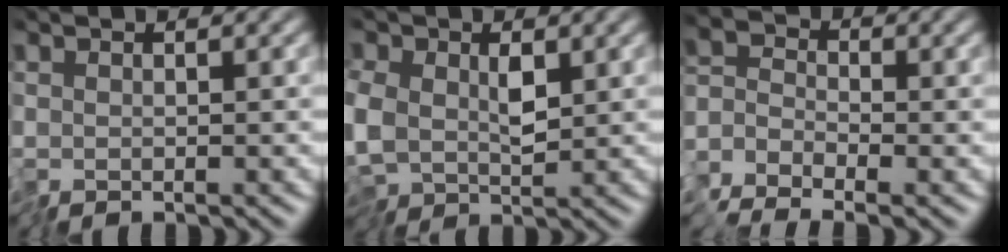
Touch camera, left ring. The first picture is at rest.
{"total": 5.4, "force": [0.0, 3.8, 3.9], "torque": [-0.090, -0.013, 0.003]}
{"total": 2.3, "force": [-2.2, 0.5, 0.0], "torque": [0.000, 0.003, -0.059]}